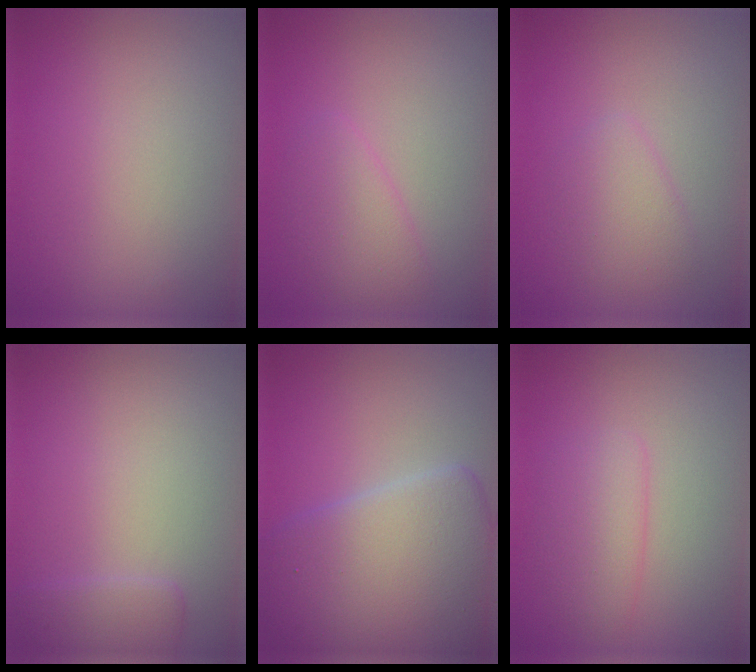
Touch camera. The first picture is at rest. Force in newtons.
{"total": 2.4, "press": 2.4, "slide": 0.1}
{"total": 2.1, "press": 2.1, "slide": 0.1}
{"total": 1.8, "press": 1.8, "slide": 0.1}
{"total": 10.1, "press": 10.1, "slide": 0.5}
{"total": 2.4, "press": 2.4, "slide": 0.1}